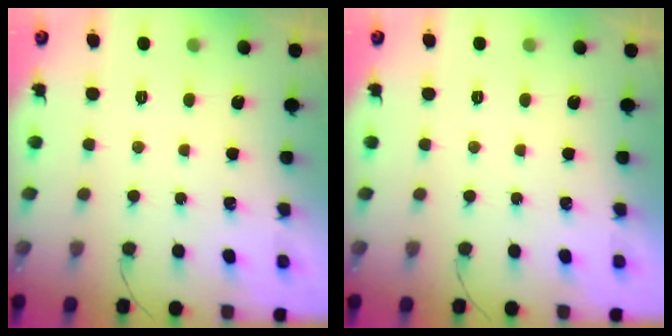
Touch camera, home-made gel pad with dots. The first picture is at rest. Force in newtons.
{"total": 0.0}